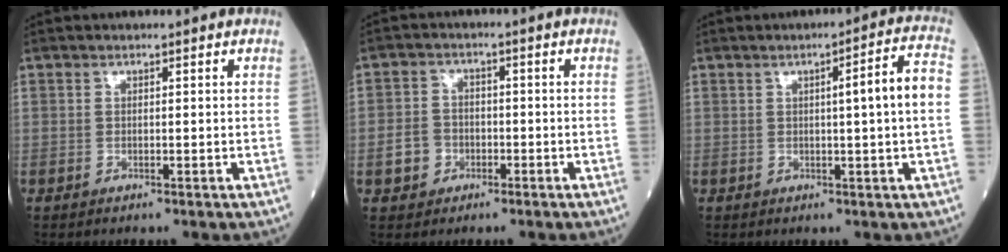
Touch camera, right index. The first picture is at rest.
{"total": 4.1, "force": [-1.6, 3.4, 1.5], "torque": [-0.031, 0.011, -0.028]}
{"total": 6.4, "force": [0.4, -0.6, 6.4], "torque": [-0.091, 0.010, 0.005]}